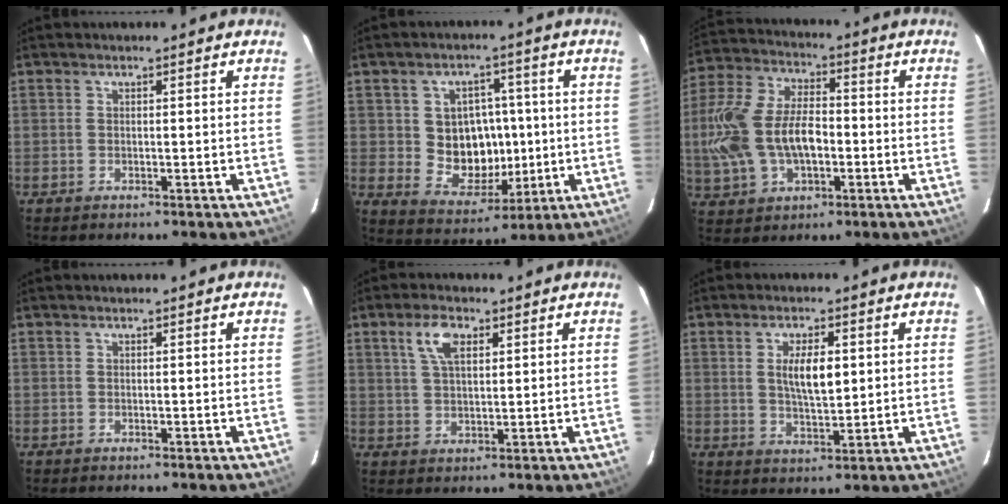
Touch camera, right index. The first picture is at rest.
{"total": 10.2, "force": [0.0, 9.0, 4.9], "torque": [-0.102, 0.010, 0.020]}
{"total": 16.3, "force": [-2.1, 9.7, 12.9], "torque": [-0.289, 0.013, -0.031]}
{"total": 0.0}
{"total": 5.8, "force": [2.7, 2.7, 4.3], "torque": [-0.081, 0.011, 0.052]}
{"total": 6.5, "force": [1.4, 2.6, 5.8], "torque": [-0.103, -0.001, 0.029]}